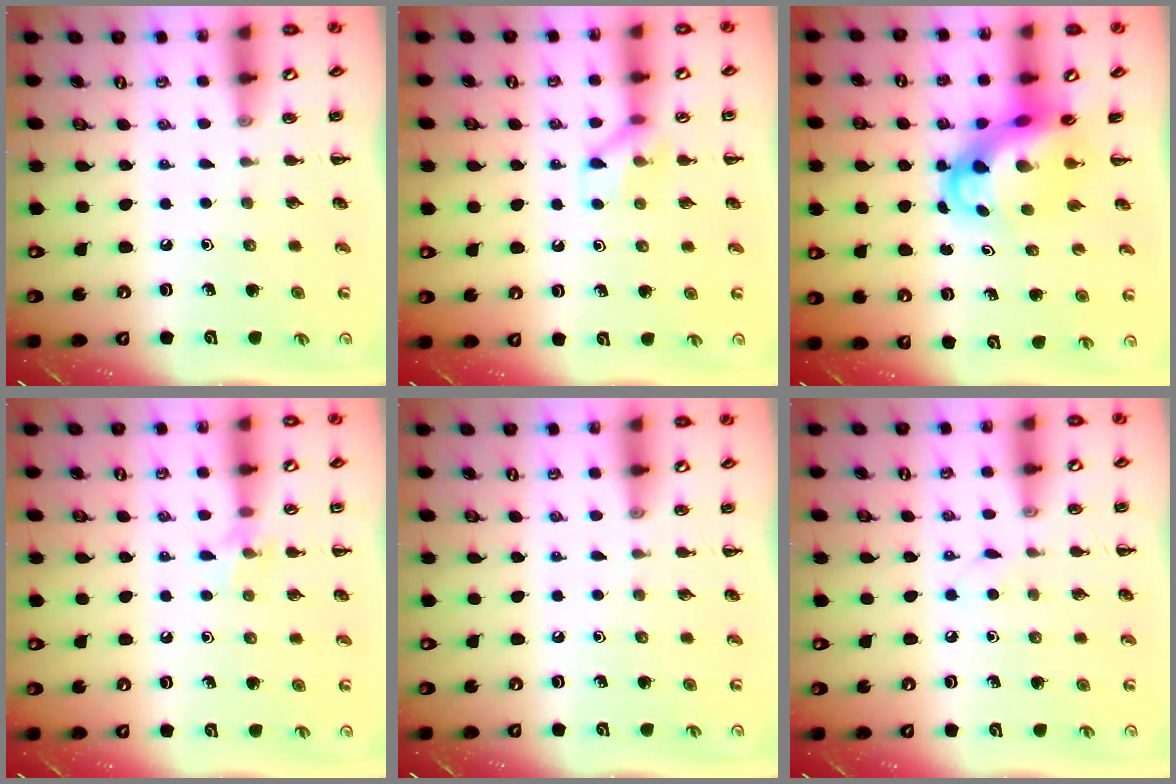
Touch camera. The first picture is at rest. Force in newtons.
{"total": 8.4, "press": 8.3, "slide": 0.5}
{"total": 5.7, "press": 5.5, "slide": 1.5}
{"total": 6.3, "press": 6.1, "slide": 1.4}
{"total": 0.0}
{"total": 2.9, "press": 2.8, "slide": 1.0}